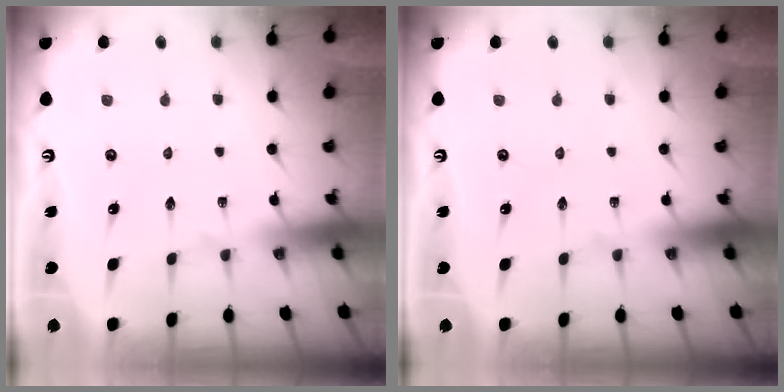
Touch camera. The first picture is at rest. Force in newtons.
{"total": 0.0}